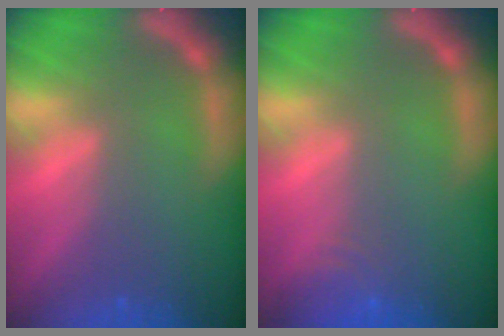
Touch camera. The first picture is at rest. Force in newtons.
{"total": 3.0}